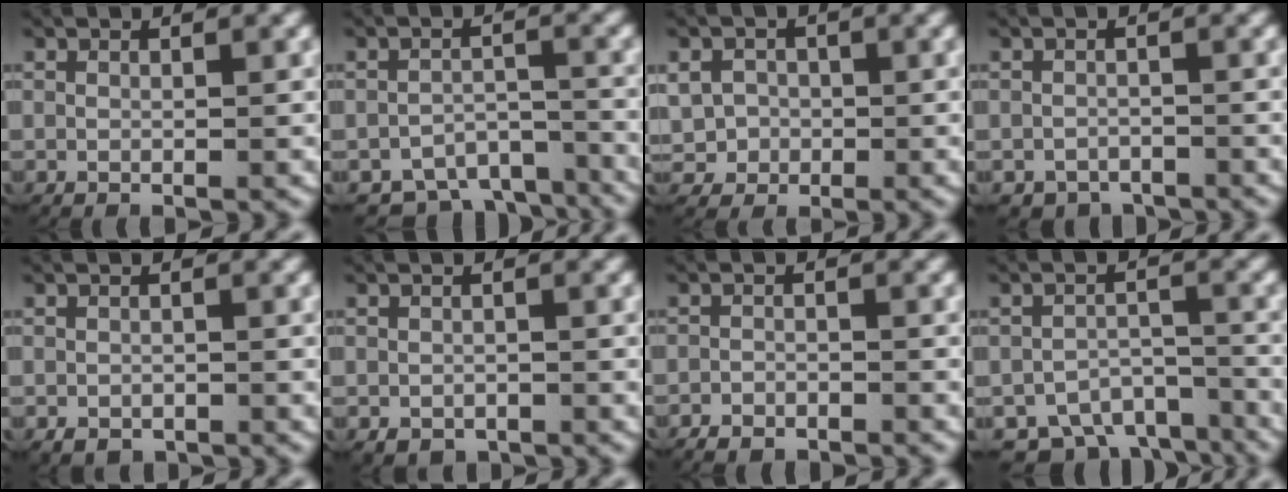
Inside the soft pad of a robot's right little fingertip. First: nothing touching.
{"total": 7.0, "force": [-5.7, 3.4, 2.2], "torque": [-0.014, -0.013, -0.096]}
{"total": 4.8, "force": [-0.3, 4.6, 1.6], "torque": [-0.045, -0.019, 0.000]}
{"total": 3.7, "force": [-3.0, 2.1, 0.1], "torque": [0.010, -0.011, -0.051]}
{"total": 1.5, "force": [-1.0, 1.0, 0.4], "torque": [-0.006, -0.007, -0.013]}
{"total": 2.0, "force": [-1.1, 1.5, 0.6], "torque": [-0.009, -0.010, -0.013]}
{"total": 2.2, "force": [-2.1, 0.8, 0.2], "torque": [-0.005, -0.008, -0.037]}
{"total": 7.6, "force": [-5.6, 4.3, 2.9], "torque": [-0.037, -0.018, -0.093]}